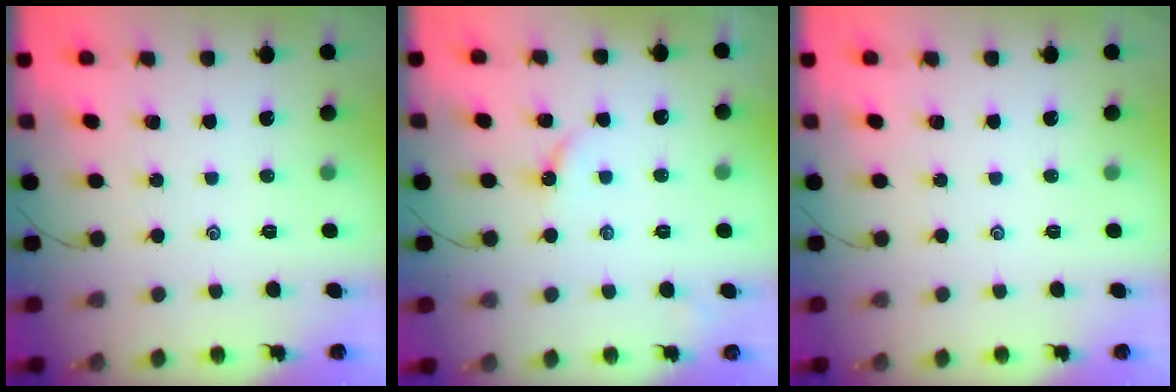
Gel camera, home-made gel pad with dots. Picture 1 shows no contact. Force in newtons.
{"total": 2.6, "press": 2.6, "slide": 0.4}
{"total": 0.0}